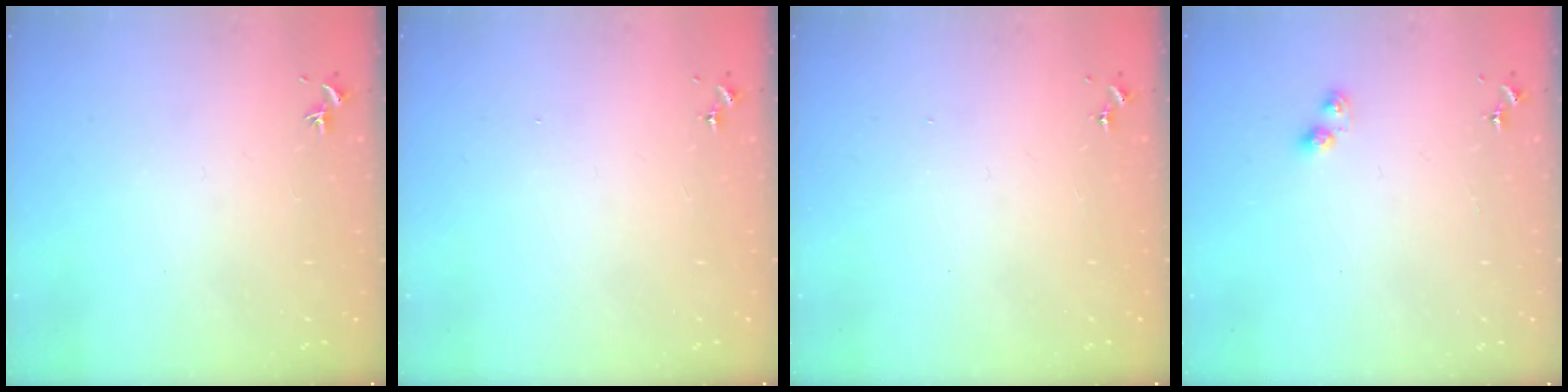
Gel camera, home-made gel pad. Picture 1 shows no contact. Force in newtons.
{"total": 0.0}
{"total": 0.0}
{"total": 4.2, "press": 4.2, "slide": 0.5}